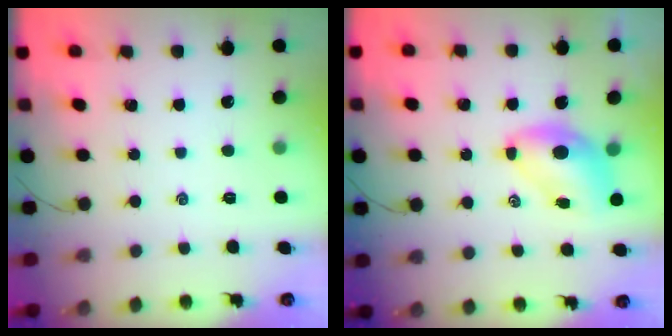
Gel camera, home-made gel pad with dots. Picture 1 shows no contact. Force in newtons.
{"total": 7.0, "press": 6.9, "slide": 1.2}